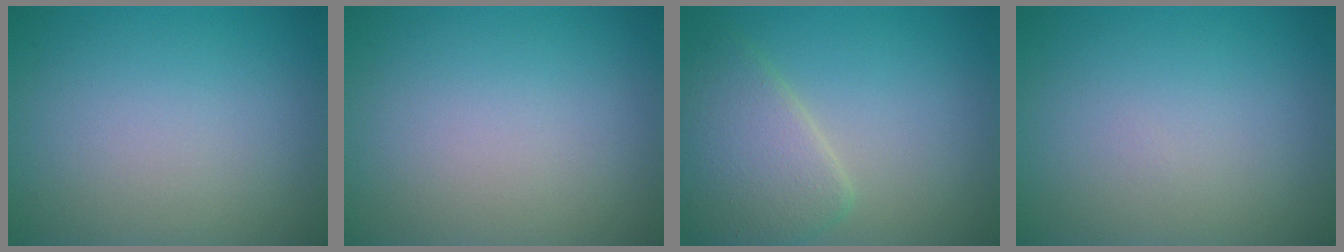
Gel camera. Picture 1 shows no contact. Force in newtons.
{"total": 0.0}
{"total": 4.7, "press": 4.7, "slide": 0.2}
{"total": 0.0}